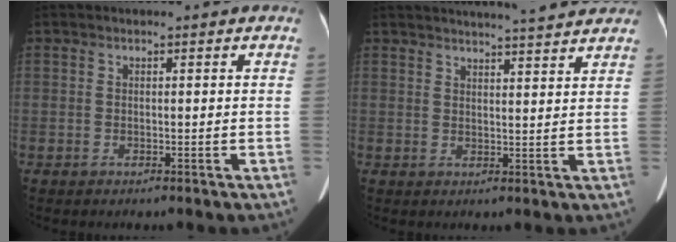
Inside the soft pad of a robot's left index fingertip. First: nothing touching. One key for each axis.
{"total": 11.8, "fx": 10.9, "fy": 0.3, "fz": 4.5, "tx": -0.064, "ty": 0.011, "tz": 0.128}